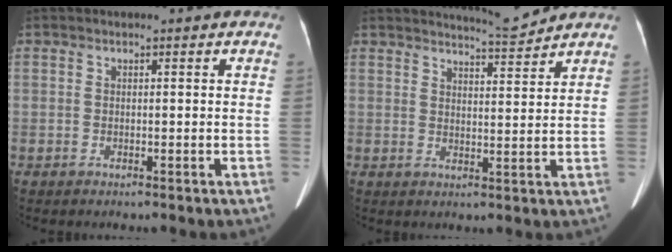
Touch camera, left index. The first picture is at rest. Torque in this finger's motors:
{"motor_torque": [-0.85, -0.82, -0.45, 0.00]}